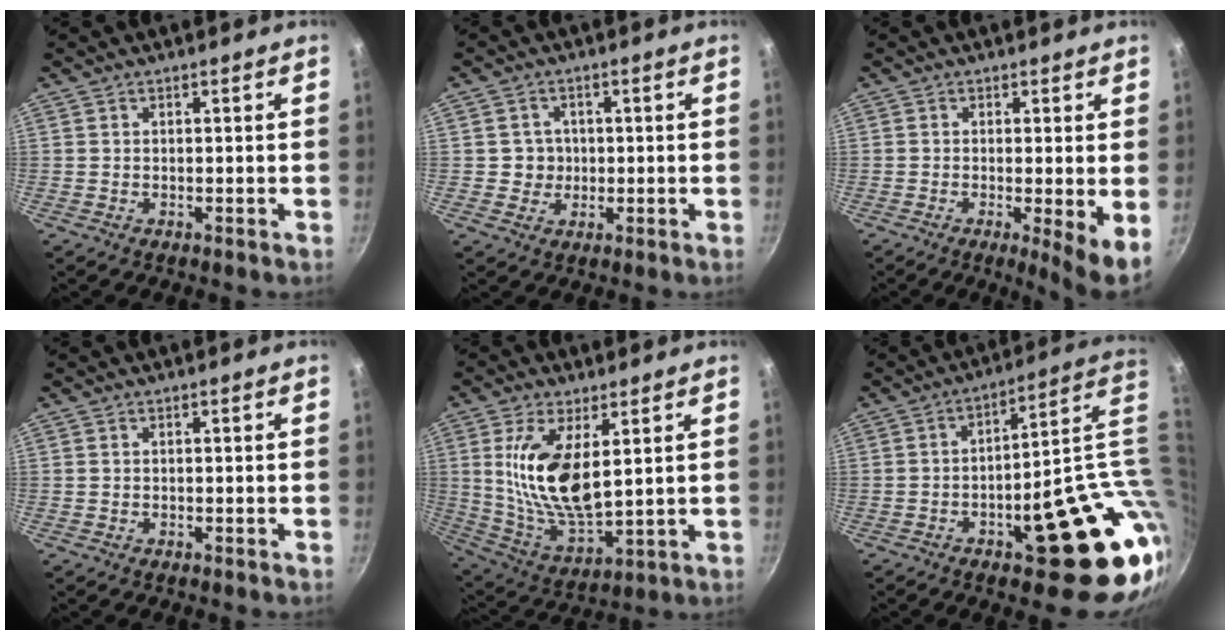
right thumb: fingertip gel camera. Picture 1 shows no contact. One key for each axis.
{"total": 3.9, "fx": 0.0, "fy": 3.8, "fz": 0.9, "tx": 0.013, "ty": 0.006, "tz": -0.002}
{"total": 6.5, "fx": -0.8, "fy": 0.8, "fz": 6.4, "tx": -0.089, "ty": -0.018, "tz": -0.011}
{"total": 0.0}
{"total": 15.5, "fx": 3.7, "fy": 6.8, "fz": 13.4, "tx": -0.256, "ty": -0.033, "tz": 0.080}
{"total": 24.2, "fx": -1.2, "fy": 8.9, "fz": 22.4, "tx": -0.241, "ty": 0.002, "tz": 0.003}